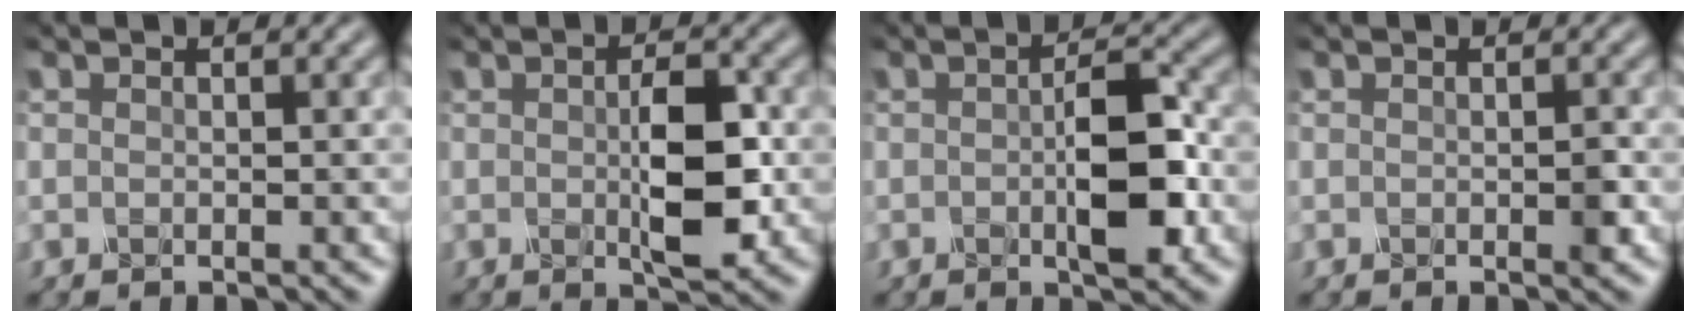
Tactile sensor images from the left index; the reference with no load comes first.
{"total": 4.6, "force": [-0.4, 1.3, 4.4], "torque": [-0.082, 0.002, -0.003]}
{"total": 5.1, "force": [-1.0, 1.3, 4.8], "torque": [-0.086, 0.007, -0.015]}
{"total": 1.2, "force": [-0.5, 0.3, 1.0], "torque": [-0.018, 0.004, -0.007]}